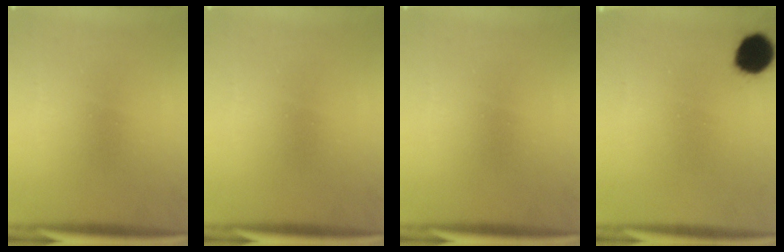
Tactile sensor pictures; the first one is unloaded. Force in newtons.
{"total": 0.0}
{"total": 0.0}
{"total": 8.4}